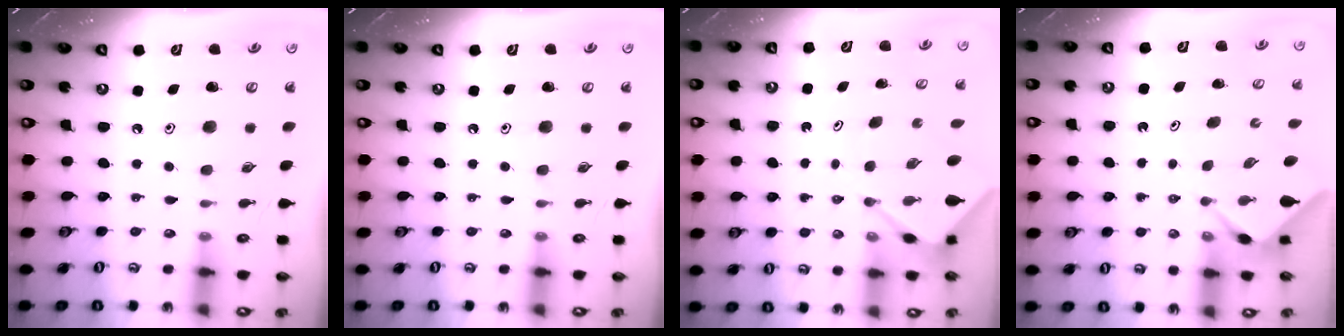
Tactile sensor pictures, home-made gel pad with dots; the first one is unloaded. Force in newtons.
{"total": 0.0}
{"total": 4.7, "press": 4.6, "slide": 0.5}
{"total": 2.3, "press": 2.3, "slide": 0.3}